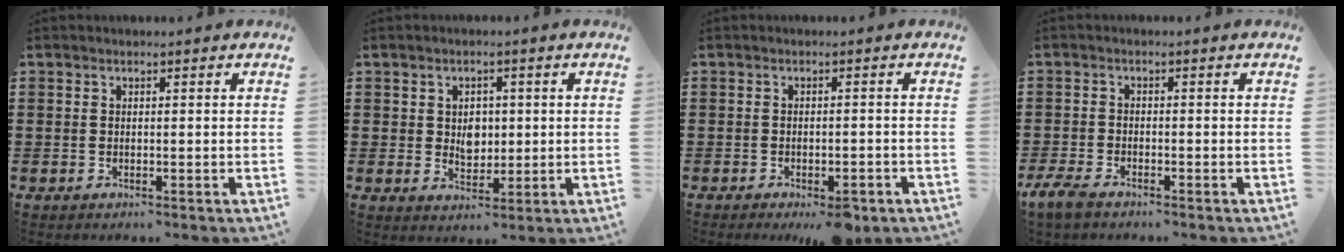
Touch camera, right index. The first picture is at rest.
{"total": 3.6, "force": [0.3, 2.7, 2.3], "torque": [-0.035, 0.003, 0.001]}
{"total": 2.1, "force": [-1.7, 0.4, 1.3], "torque": [-0.022, 0.004, -0.032]}
{"total": 2.6, "force": [-2.3, 0.7, 1.2], "torque": [-0.037, 0.001, -0.049]}